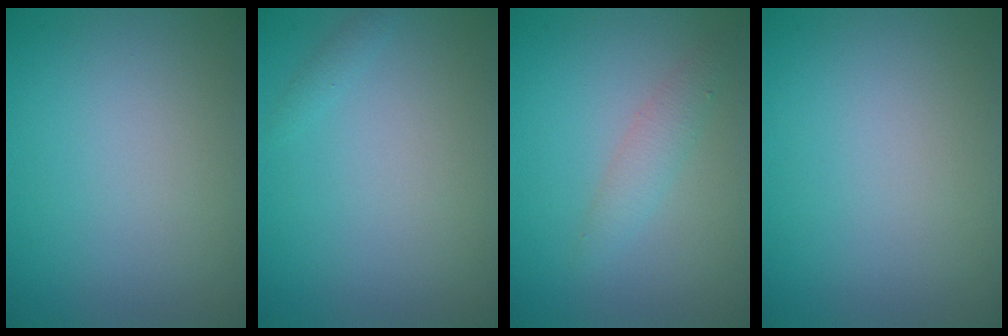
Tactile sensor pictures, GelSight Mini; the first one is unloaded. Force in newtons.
{"total": 0.6, "press": 0.6, "slide": 0.0}
{"total": 1.8, "press": 1.8, "slide": 0.1}
{"total": 0.0}